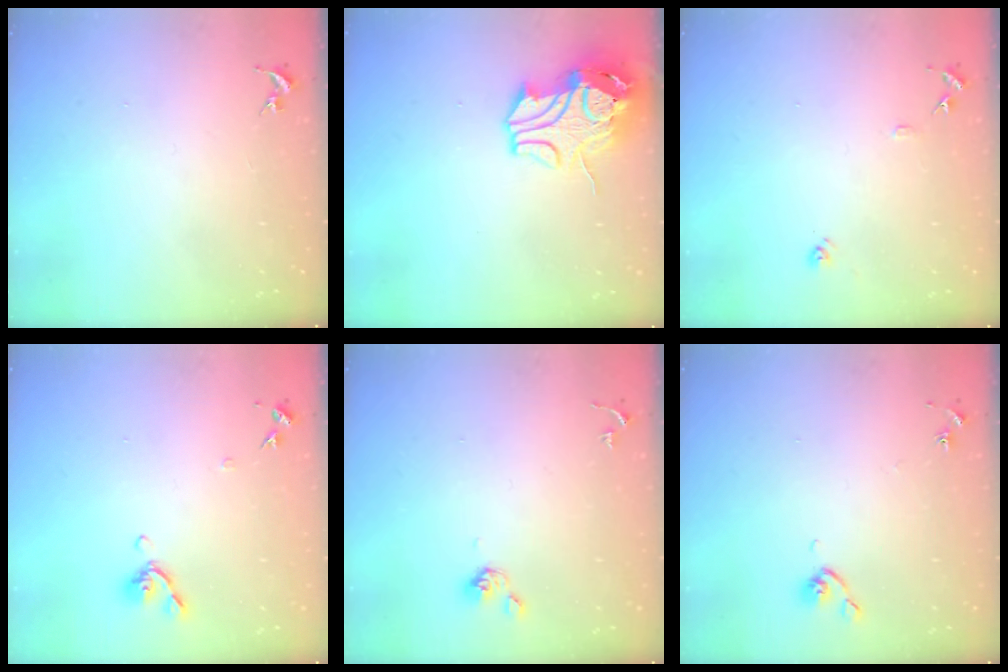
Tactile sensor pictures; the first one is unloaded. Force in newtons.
{"total": 12.8, "press": 12.7, "slide": 1.8}
{"total": 8.3, "press": 8.3, "slide": 0.7}
{"total": 7.9, "press": 7.8, "slide": 1.5}
{"total": 5.1, "press": 4.9, "slide": 1.4}
{"total": 5.9, "press": 5.8, "slide": 0.8}